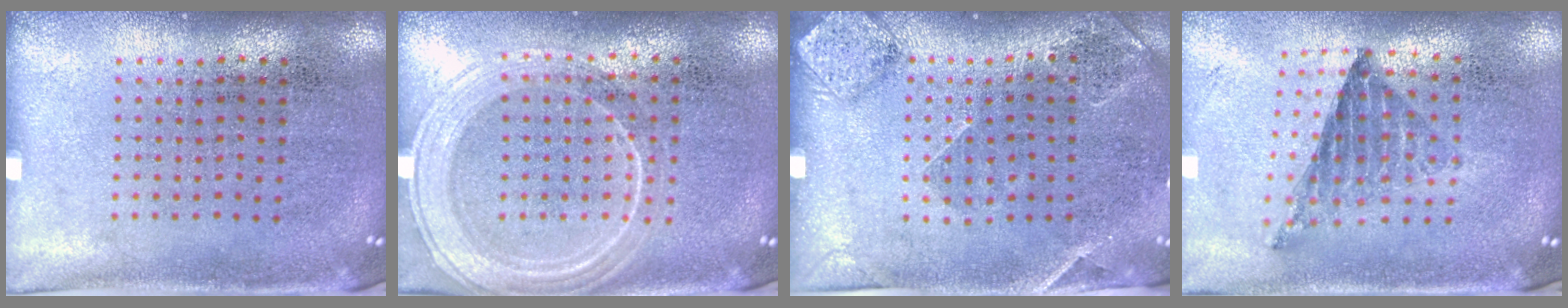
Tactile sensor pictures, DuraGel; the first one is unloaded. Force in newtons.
{"total": 1.8, "press": 1.8, "slide": 0.4}
{"total": 1.6, "press": 1.5, "slide": 0.5}
{"total": 0.8, "press": 0.8, "slide": 0.1}